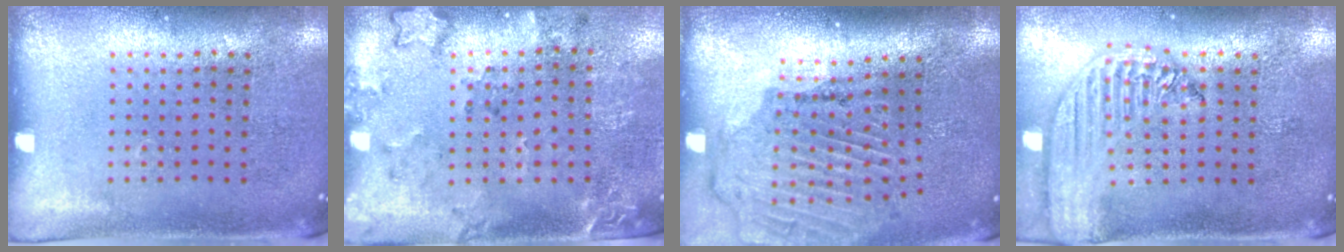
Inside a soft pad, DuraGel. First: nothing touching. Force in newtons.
{"total": 1.9, "press": 1.5, "slide": 1.2}
{"total": 1.9, "press": 1.8, "slide": 0.3}
{"total": 2.4, "press": 2.1, "slide": 1.3}